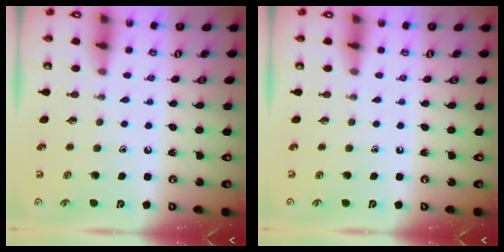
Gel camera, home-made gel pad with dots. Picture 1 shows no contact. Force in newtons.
{"total": 0.0}